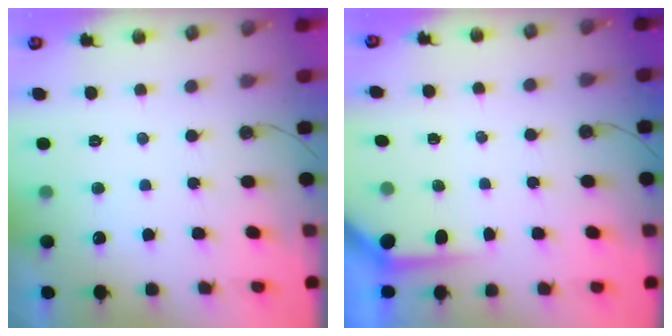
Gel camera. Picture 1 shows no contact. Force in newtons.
{"total": 3.7, "press": 3.7, "slide": 0.3}